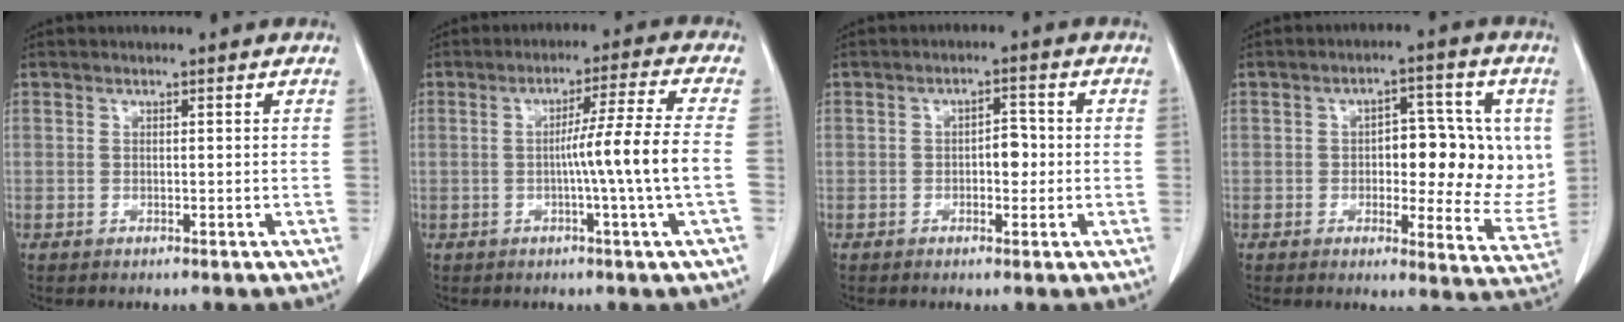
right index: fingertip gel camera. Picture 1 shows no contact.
{"total": 8.9, "force": [-1.4, -2.4, 8.5], "torque": [-0.133, 0.000, -0.021]}
{"total": 3.0, "force": [-0.4, 1.5, 2.5], "torque": [-0.031, 0.007, -0.006]}
{"total": 12.7, "force": [1.1, 5.8, 11.2], "torque": [-0.131, 0.012, 0.019]}